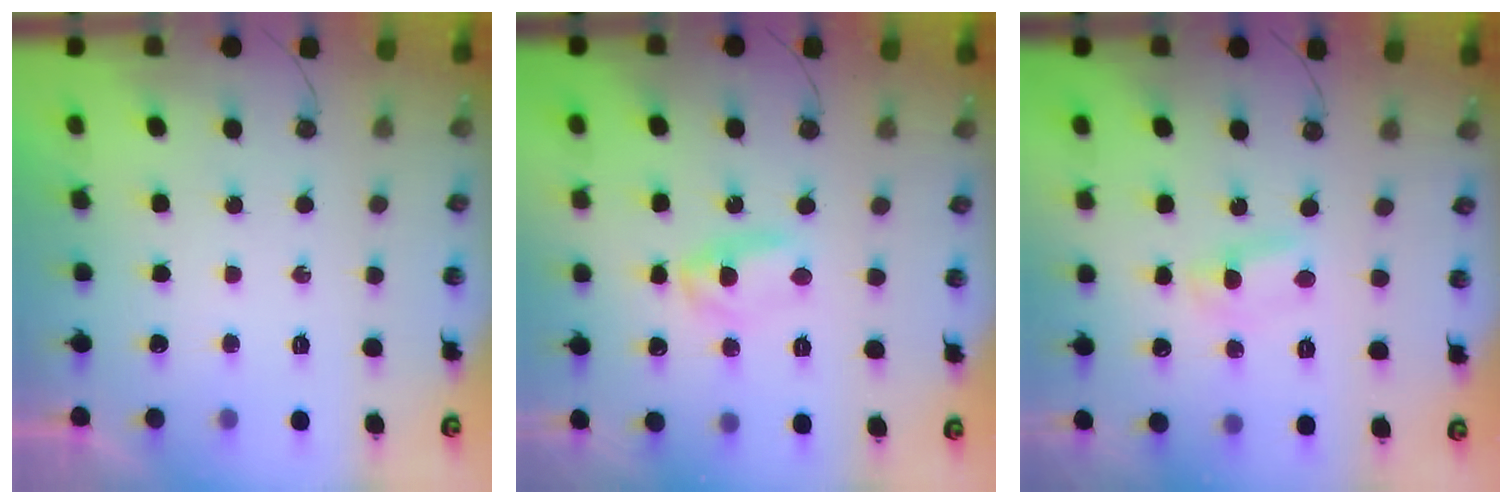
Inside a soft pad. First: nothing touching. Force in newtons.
{"total": 6.0, "press": 6.0, "slide": 0.3}
{"total": 2.1, "press": 2.1, "slide": 0.3}